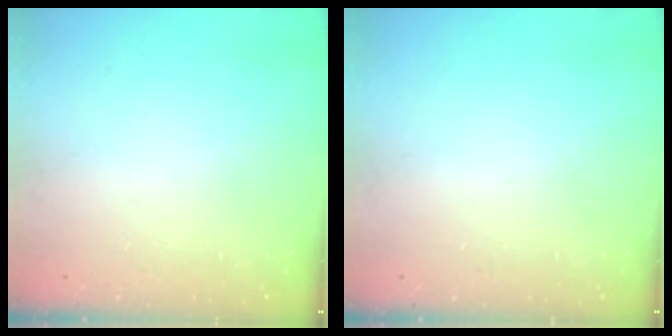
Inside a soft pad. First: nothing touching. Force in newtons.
{"total": 0.0}